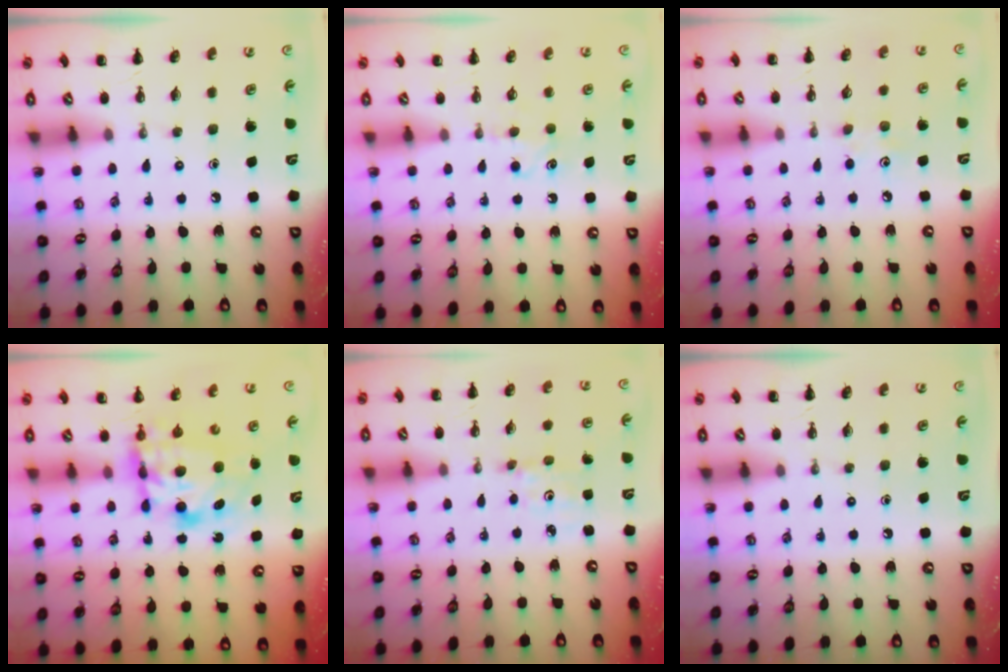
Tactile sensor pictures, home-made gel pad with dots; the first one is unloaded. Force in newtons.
{"total": 5.1, "press": 5.0, "slide": 1.2}
{"total": 5.1, "press": 4.9, "slide": 1.4}
{"total": 7.9, "press": 7.8, "slide": 1.2}
{"total": 1.8, "press": 1.7, "slide": 0.6}
{"total": 0.0}